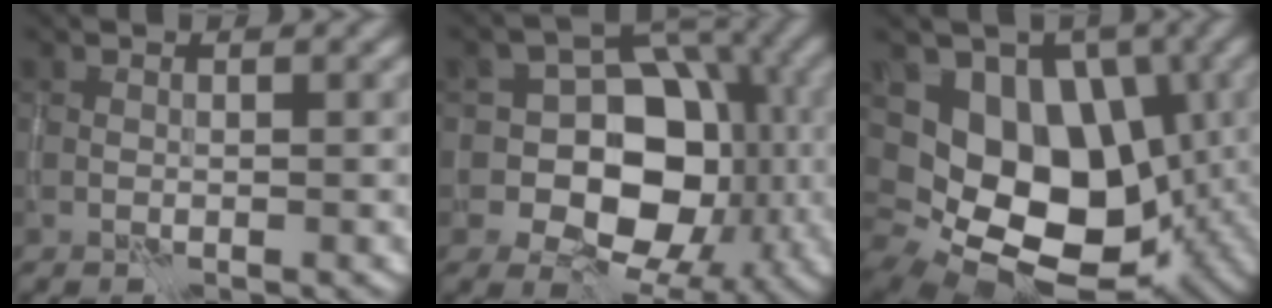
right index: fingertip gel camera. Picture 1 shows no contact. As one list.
[{"total": 11.1, "force": [-1.7, 8.3, 7.2], "torque": [-0.054, 0.015, -0.053]}, {"total": 13.3, "force": [-0.5, 9.9, 9.0], "torque": [-0.120, -0.025, 0.007]}]